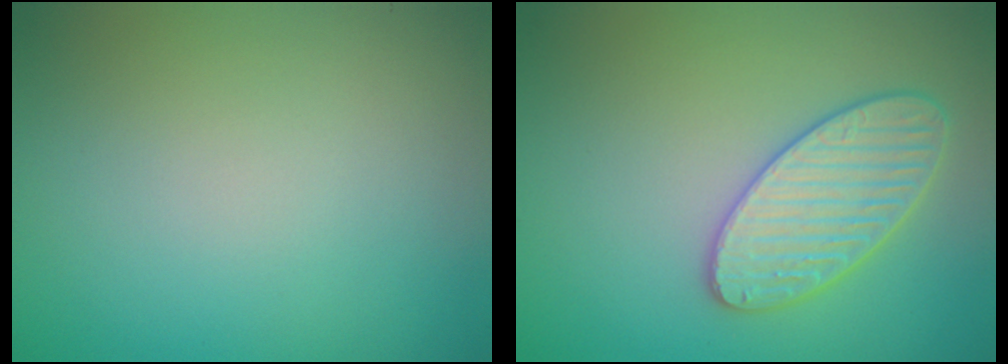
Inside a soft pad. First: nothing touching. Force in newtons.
{"total": 3.9, "press": 3.8, "slide": 0.8}